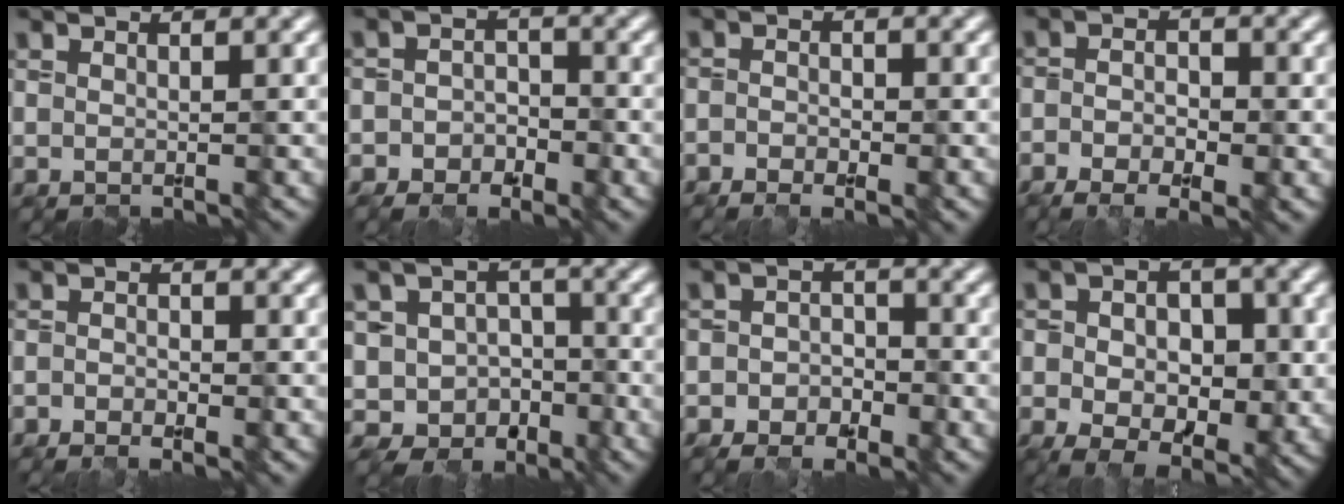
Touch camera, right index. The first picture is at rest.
{"total": 2.9, "force": [-2.3, 1.6, 0.7], "torque": [-0.012, 0.004, -0.037]}
{"total": 2.5, "force": [-2.1, 0.8, 1.1], "torque": [-0.016, 0.004, -0.024]}
{"total": 4.6, "force": [-2.8, 1.8, 3.1], "torque": [-0.059, -0.001, -0.039]}
{"total": 2.1, "force": [-1.8, 0.4, 0.8], "torque": [-0.015, 0.003, -0.023]}
{"total": 4.6, "force": [-2.3, 3.7, 1.4], "torque": [-0.018, 0.002, -0.036]}
{"total": 3.7, "force": [-2.8, 2.1, 1.2], "torque": [-0.009, 0.007, -0.049]}
{"total": 7.9, "force": [-2.2, 4.9, 5.8], "torque": [-0.086, -0.006, -0.024]}